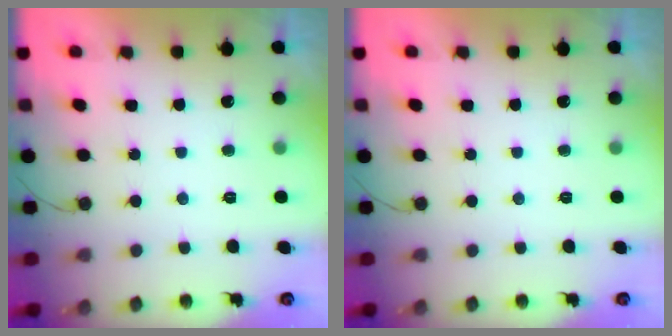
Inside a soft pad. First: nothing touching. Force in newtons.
{"total": 0.0}